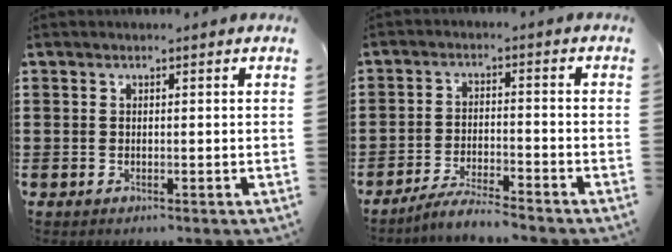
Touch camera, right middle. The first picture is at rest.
{"total": 4.2, "force": [-4.0, 0.1, 1.4], "torque": [-0.032, 0.001, -0.082]}